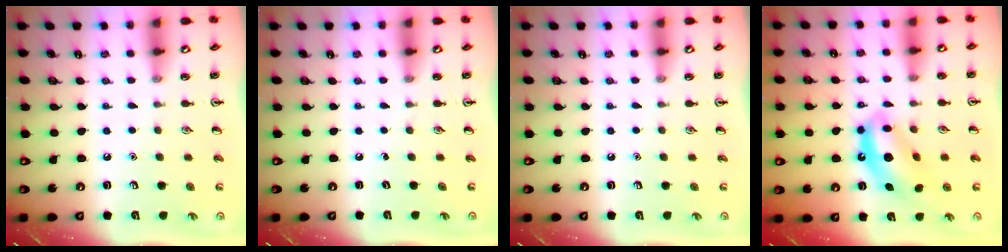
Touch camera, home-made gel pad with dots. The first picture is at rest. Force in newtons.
{"total": 0.0}
{"total": 0.0}
{"total": 10.0, "press": 9.5, "slide": 3.1}